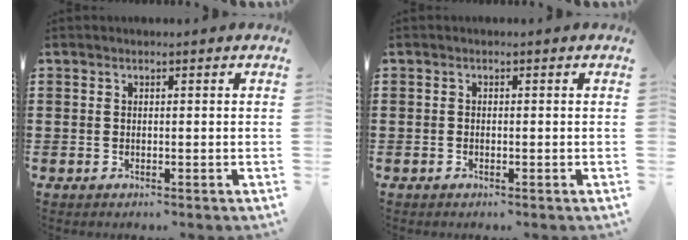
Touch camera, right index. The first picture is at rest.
{"total": 0.0}